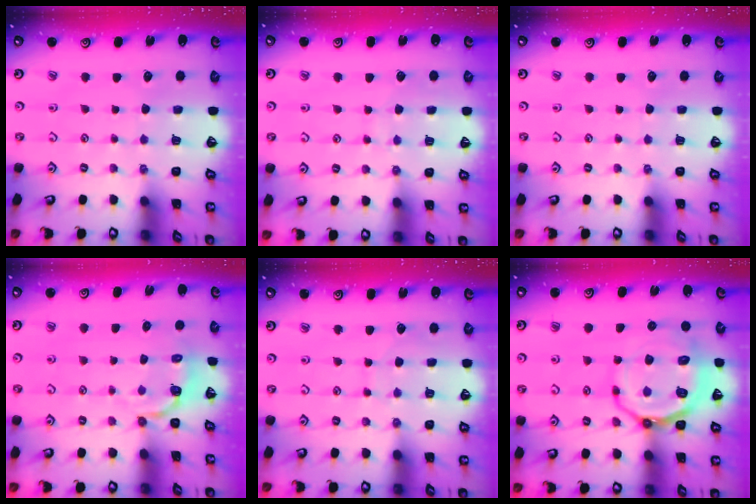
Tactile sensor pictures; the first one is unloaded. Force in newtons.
{"total": 5.7, "press": 5.7, "slide": 0.5}
{"total": 0.0}
{"total": 4.2, "press": 3.2, "slide": 2.7}
{"total": 4.9, "press": 4.8, "slide": 0.3}
{"total": 14.3, "press": 14.1, "slide": 2.7}